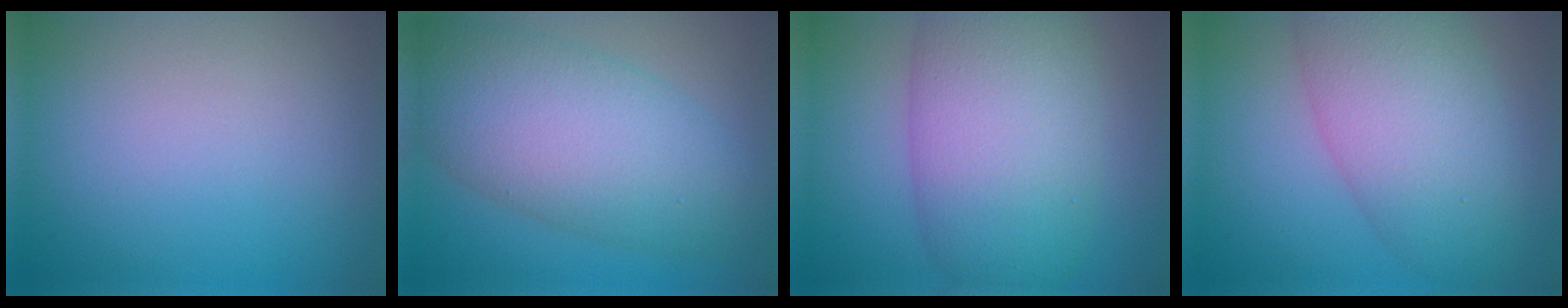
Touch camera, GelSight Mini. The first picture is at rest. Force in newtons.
{"total": 9.2, "press": 9.2, "slide": 0.4}
{"total": 10.7, "press": 10.7, "slide": 0.1}
{"total": 8.6, "press": 8.6, "slide": 0.3}